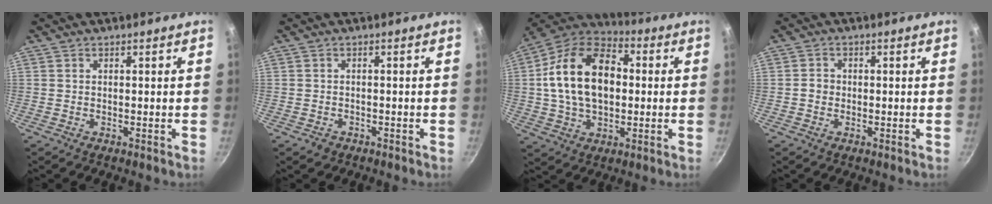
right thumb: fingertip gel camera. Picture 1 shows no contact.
{"total": 1.5, "force": [-0.9, 1.1, 0.4], "torque": [-0.010, 0.009, -0.009]}
{"total": 19.2, "force": [1.5, 12.5, 14.5], "torque": [-0.227, 0.029, 0.013]}
{"total": 2.0, "force": [-0.4, 1.7, 0.8], "torque": [-0.004, 0.009, -0.009]}